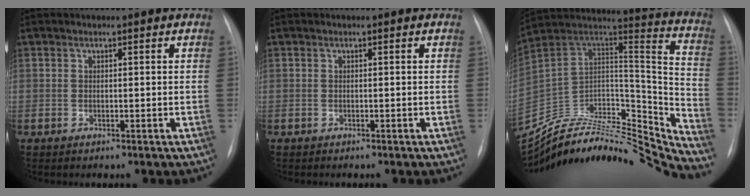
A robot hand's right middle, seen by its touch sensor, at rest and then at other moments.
{"total": 0.0}
{"total": 30.1, "force": [-28.5, 4.4, 8.8], "torque": [-0.131, 0.020, -0.435]}